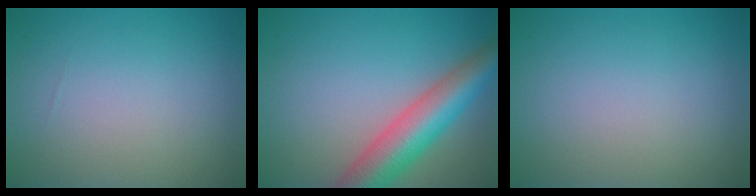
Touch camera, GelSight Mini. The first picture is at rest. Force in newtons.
{"total": 7.4, "press": 7.4, "slide": 0.3}
{"total": 0.0}